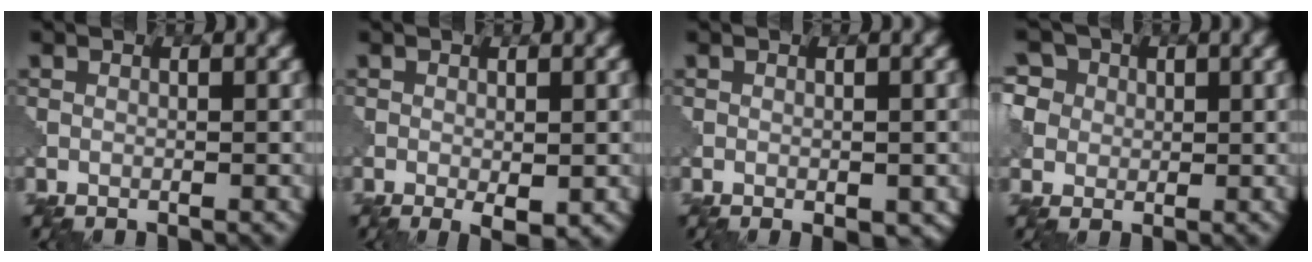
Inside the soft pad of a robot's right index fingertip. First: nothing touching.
{"total": 1.7, "force": [-0.9, -0.1, 1.5], "torque": [-0.030, -0.009, -0.008]}
{"total": 1.8, "force": [-0.9, 0.5, 1.5], "torque": [-0.008, -0.003, 0.000]}
{"total": 4.8, "force": [1.7, 4.3, 1.2], "torque": [-0.054, 0.021, 0.018]}